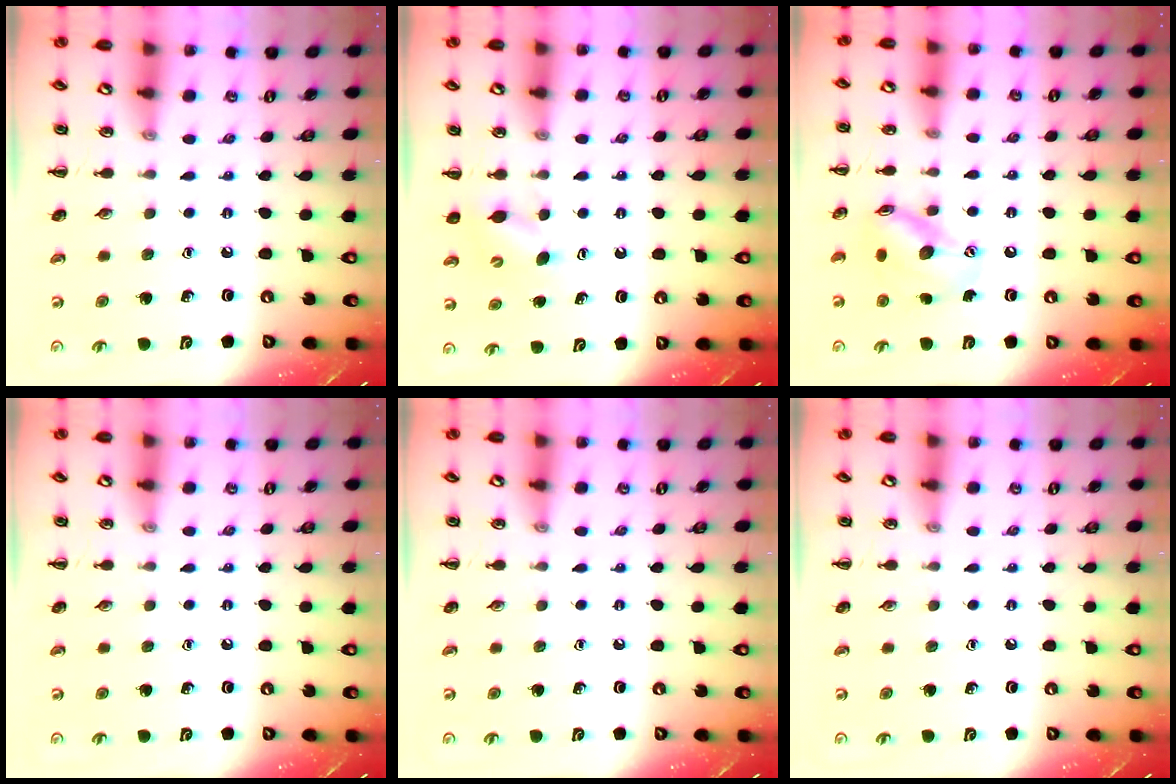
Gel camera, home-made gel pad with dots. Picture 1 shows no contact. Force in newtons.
{"total": 4.0, "press": 3.9, "slide": 0.9}
{"total": 12.7, "press": 12.7, "slide": 1.4}
{"total": 0.0}
{"total": 0.0}
{"total": 0.0}